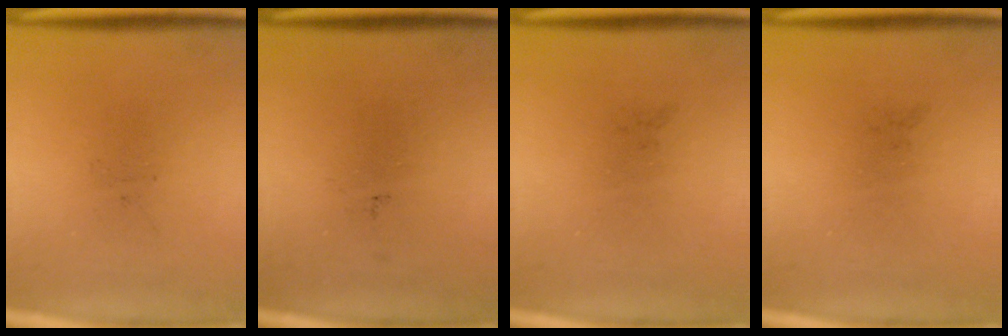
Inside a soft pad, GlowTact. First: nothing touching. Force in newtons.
{"total": 0.0}
{"total": 0.0}
{"total": 0.0}